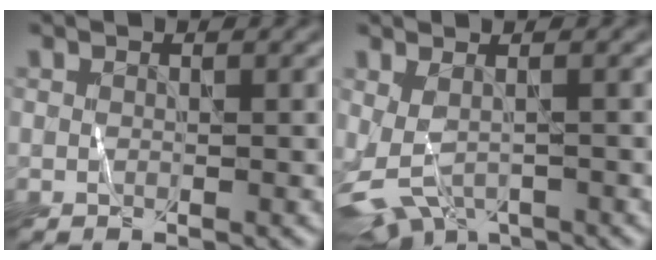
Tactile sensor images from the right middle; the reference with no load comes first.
{"total": 3.1, "force": [-1.6, 1.6, 2.2], "torque": [-0.048, -0.025, -0.023]}